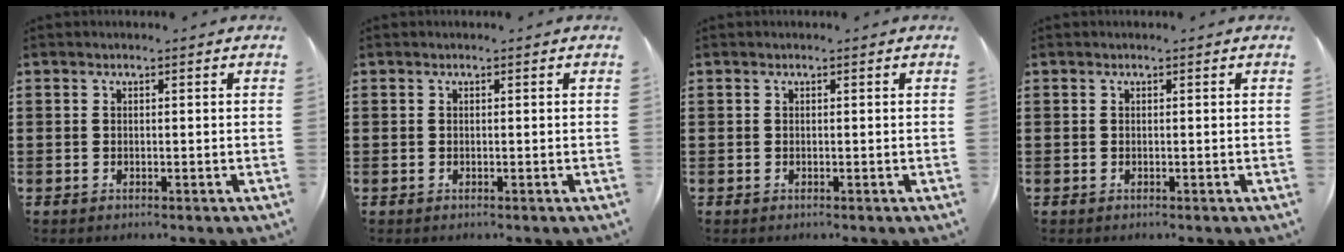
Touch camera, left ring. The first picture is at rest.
{"total": 0.0}
{"total": 0.0}
{"total": 0.0}